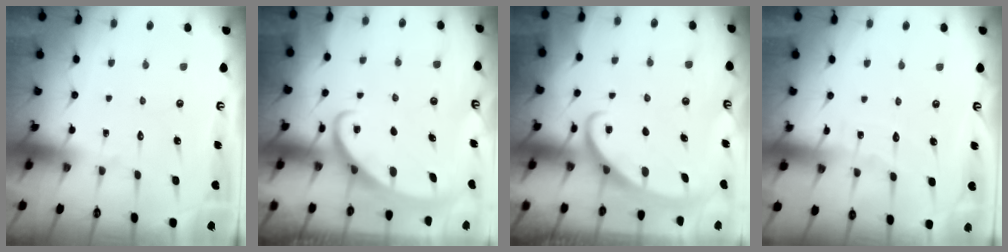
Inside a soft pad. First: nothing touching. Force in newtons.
{"total": 2.5, "press": 2.5, "slide": 0.3}
{"total": 2.6, "press": 2.6, "slide": 0.4}
{"total": 4.5, "press": 4.5, "slide": 0.5}